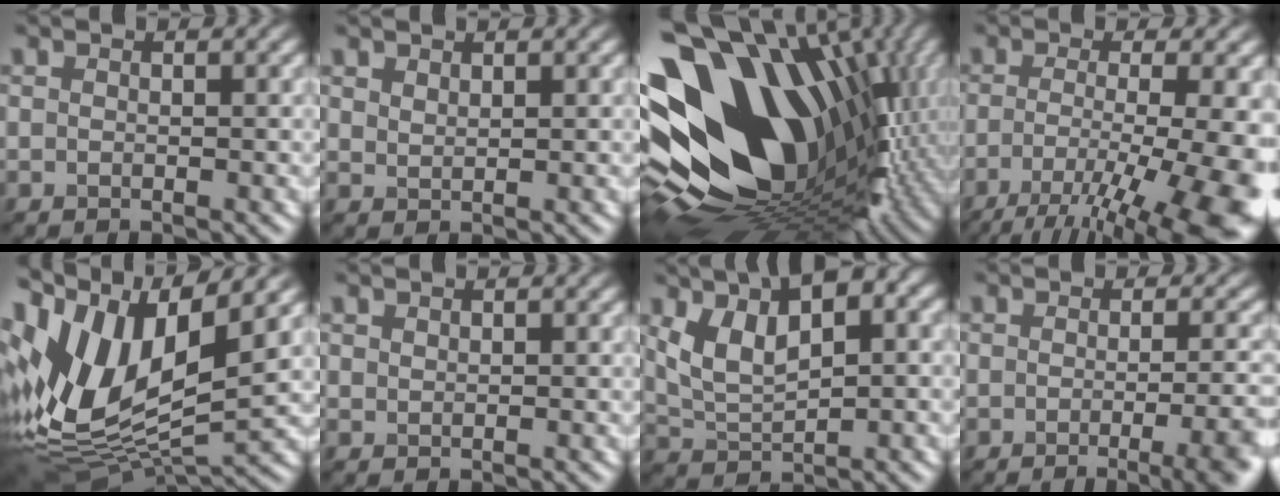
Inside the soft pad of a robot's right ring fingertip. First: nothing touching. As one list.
[{"total": 1.1, "force": [1.0, 0.4, 0.3], "torque": [-0.010, -0.001, 0.022]}, {"total": 19.4, "force": [2.0, 13.6, 13.7], "torque": [-0.249, -0.026, 0.062]}, {"total": 13.5, "force": [-6.2, 4.0, 11.3], "torque": [-0.169, -0.018, -0.083]}, {"total": 14.2, "force": [3.4, 7.3, 11.7], "torque": [-0.256, 0.007, 0.060]}, {"total": 0.5, "force": [0.5, 0.2, 0.0], "torque": [-0.002, -0.001, 0.012]}, {"total": 8.7, "force": [3.4, 4.1, 6.9], "torque": [-0.133, 0.013, 0.059]}, {"total": 8.3, "force": [-2.9, 3.1, 7.1], "torque": [-0.049, -0.001, -0.030]}]